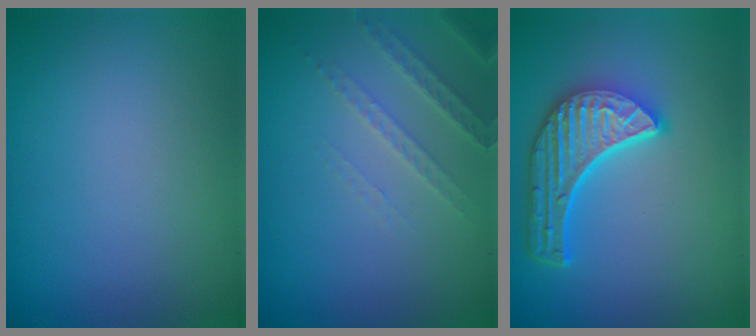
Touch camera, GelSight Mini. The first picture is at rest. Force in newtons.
{"total": 2.2, "press": 2.1, "slide": 0.7}
{"total": 5.8, "press": 4.5, "slide": 3.7}